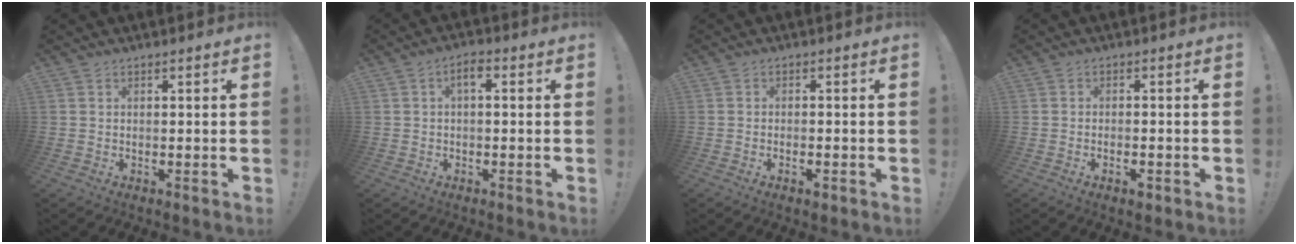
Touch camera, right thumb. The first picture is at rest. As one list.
[{"total": 3.5, "force": [0.0, 1.2, 3.3], "torque": [-0.062, 0.010, -0.001]}, {"total": 2.1, "force": [-1.3, 0.6, 1.5], "torque": [-0.021, 0.005, -0.020]}, {"total": 2.4, "force": [-1.5, 0.8, 1.7], "torque": [-0.016, 0.003, -0.024]}]